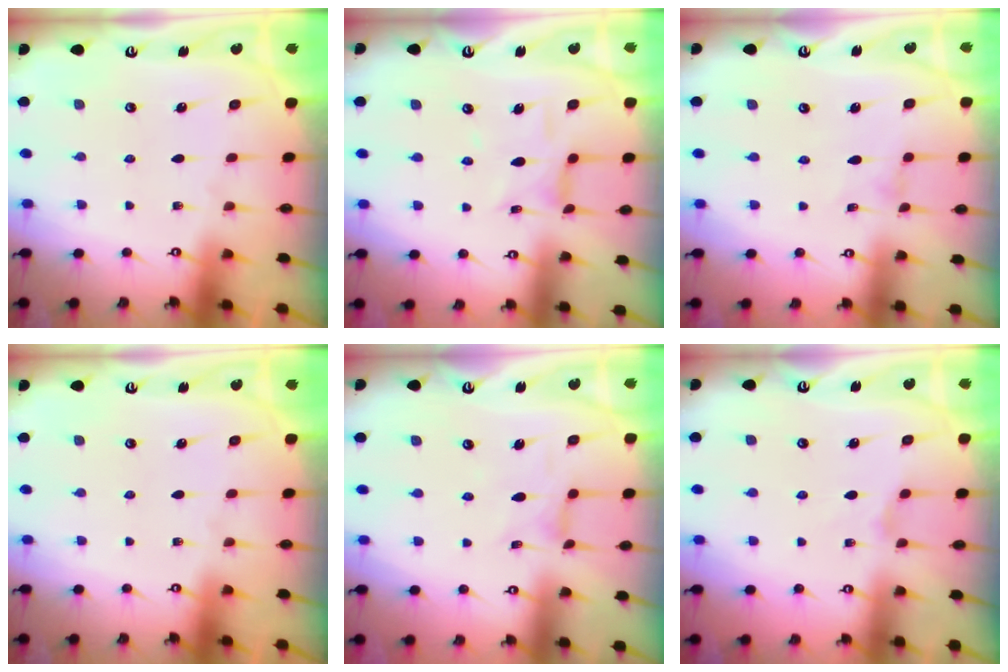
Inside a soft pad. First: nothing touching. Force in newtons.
{"total": 6.7, "press": 6.7, "slide": 0.4}
{"total": 0.0}
{"total": 0.0}
{"total": 1.3, "press": 1.2, "slide": 0.4}
{"total": 2.2, "press": 2.2, "slide": 0.4}